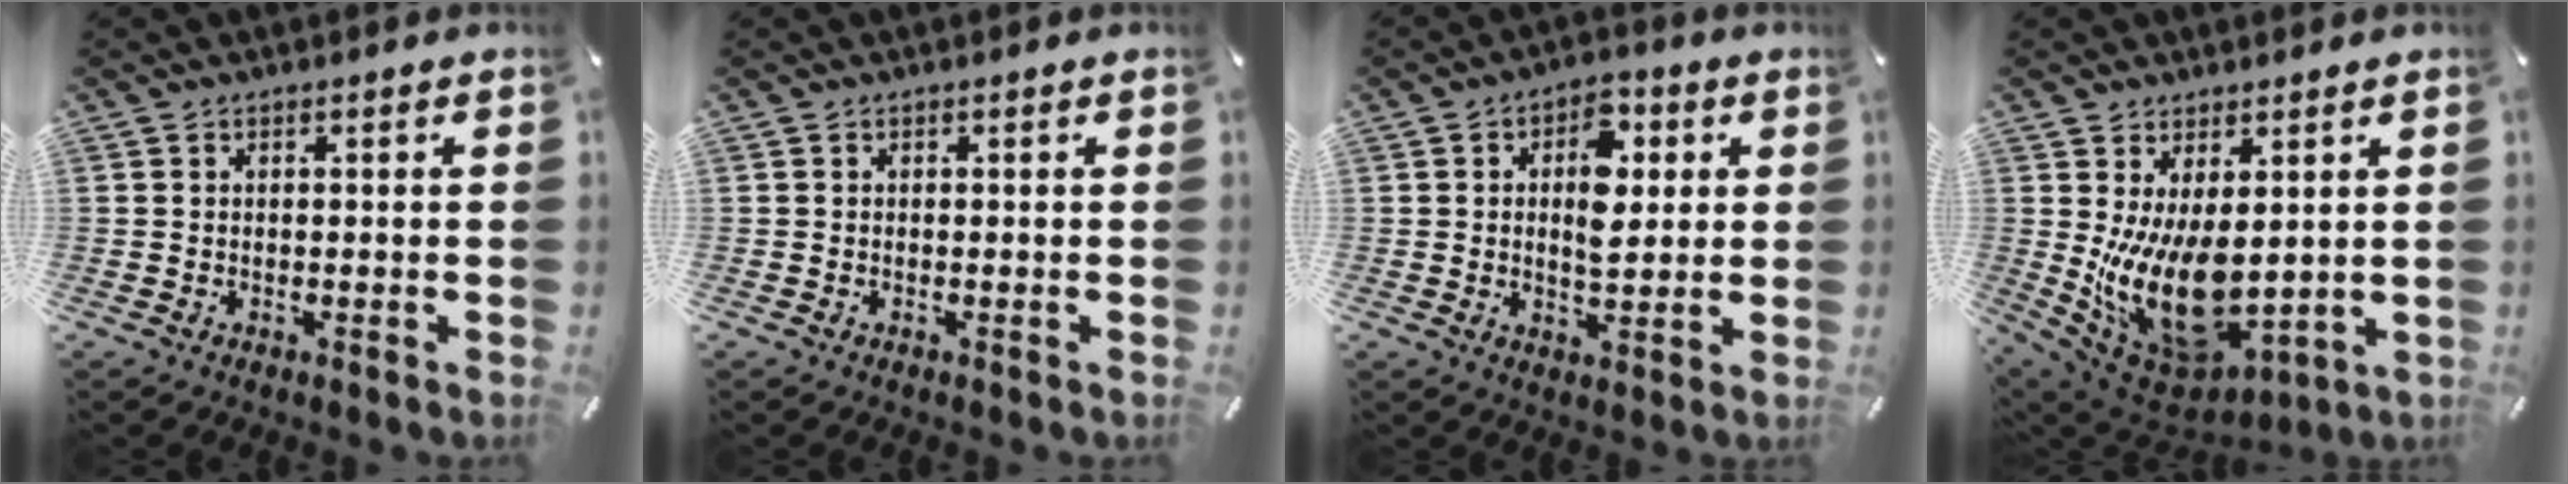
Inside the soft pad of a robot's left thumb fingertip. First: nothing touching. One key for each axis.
{"total": 0.0}
{"total": 10.3, "fx": 2.2, "fy": 6.4, "fz": 7.8, "tx": -0.100, "ty": -0.005, "tz": 0.033}
{"total": 15.2, "fx": 1.0, "fy": 9.0, "fz": 12.2, "tx": -0.241, "ty": -0.038, "tz": 0.034}